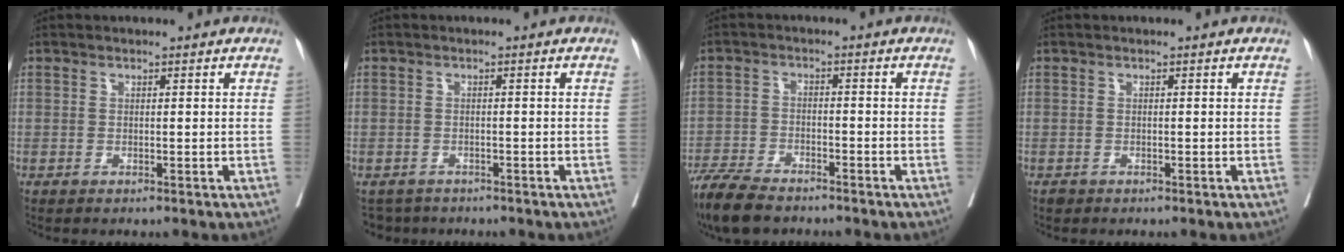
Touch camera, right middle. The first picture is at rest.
{"total": 3.3, "force": [-2.8, 1.7, -0.2], "torque": [-0.002, -0.004, -0.047]}
{"total": 8.2, "force": [-7.0, 2.2, 3.8], "torque": [-0.074, -0.023, -0.126]}
{"total": 0.5, "force": [-0.4, 0.3, 0.0], "torque": [-0.005, 0.000, -0.008]}